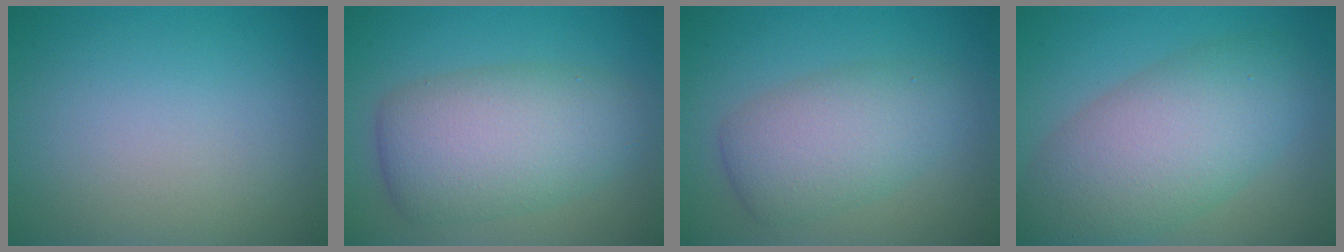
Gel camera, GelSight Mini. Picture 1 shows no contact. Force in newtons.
{"total": 7.5, "press": 7.5, "slide": 0.1}
{"total": 5.3, "press": 5.3, "slide": 0.1}
{"total": 8.6, "press": 8.6, "slide": 0.6}